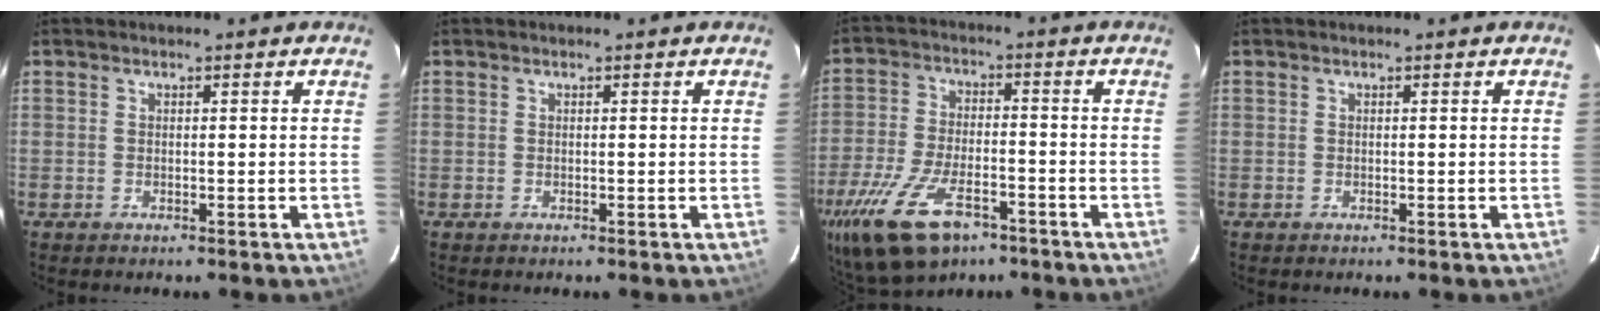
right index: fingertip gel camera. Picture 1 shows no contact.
{"total": 0.0}
{"total": 18.1, "force": [-10.9, 8.4, 11.7], "torque": [-0.261, -0.039, -0.189]}
{"total": 0.0}